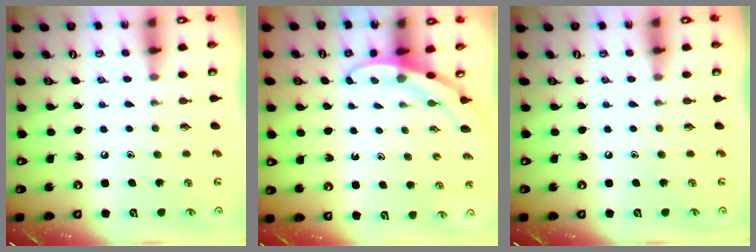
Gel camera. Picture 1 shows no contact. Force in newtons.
{"total": 3.3, "press": 3.3, "slide": 0.1}
{"total": 0.0}